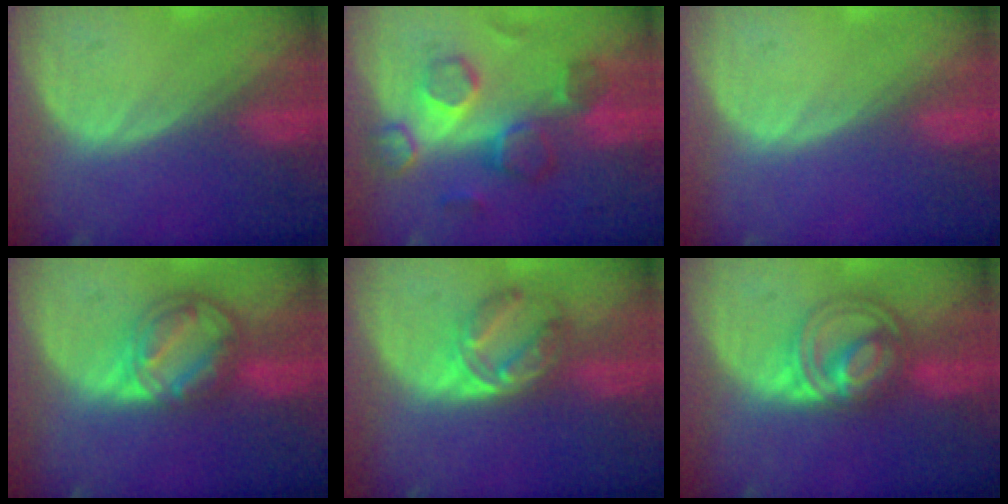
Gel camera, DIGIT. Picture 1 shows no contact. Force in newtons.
{"total": 8.4, "press": 8.2, "slide": 1.9}
{"total": 0.0}
{"total": 8.0, "press": 6.8, "slide": 4.2}
{"total": 5.8, "press": 5.6, "slide": 1.7}
{"total": 6.5, "press": 6.5, "slide": 0.3}